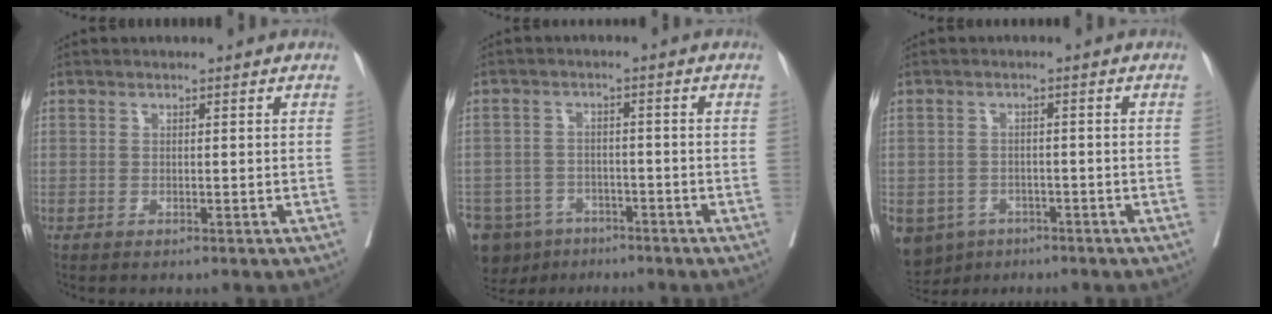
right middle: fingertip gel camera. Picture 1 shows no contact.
{"total": 11.8, "force": [-8.2, 7.8, 3.4], "torque": [-0.093, -0.006, -0.116]}
{"total": 8.7, "force": [-5.4, 6.5, 2.3], "torque": [-0.061, -0.010, -0.076]}